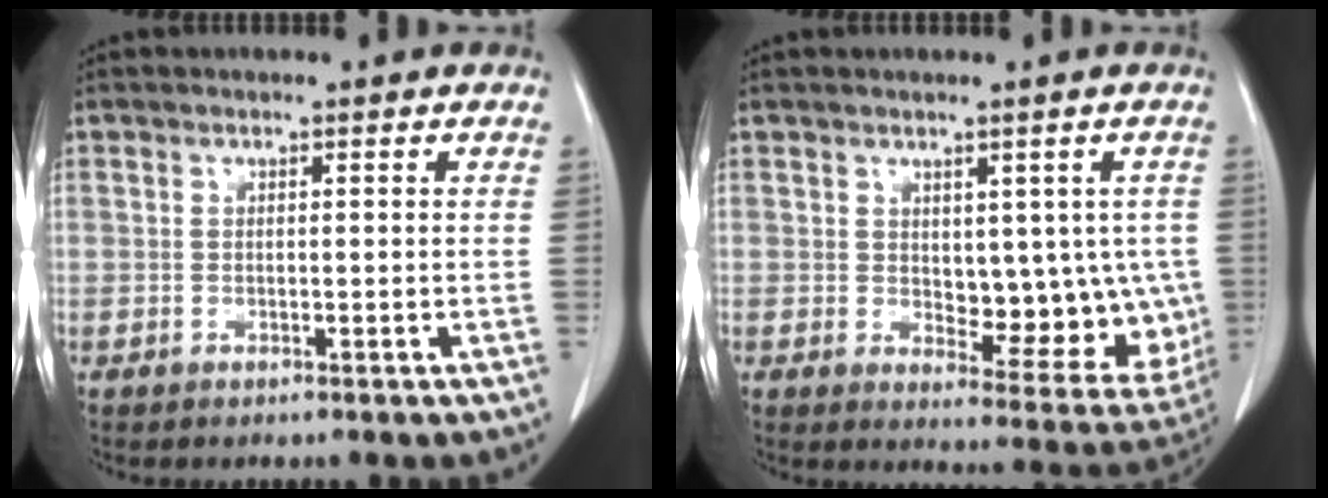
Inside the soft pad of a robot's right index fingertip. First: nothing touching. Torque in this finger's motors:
{"motor_torque": [0.02, 0.09, 0.06, 0.01]}